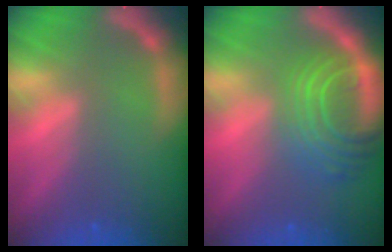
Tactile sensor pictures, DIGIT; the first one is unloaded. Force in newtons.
{"total": 9.0}